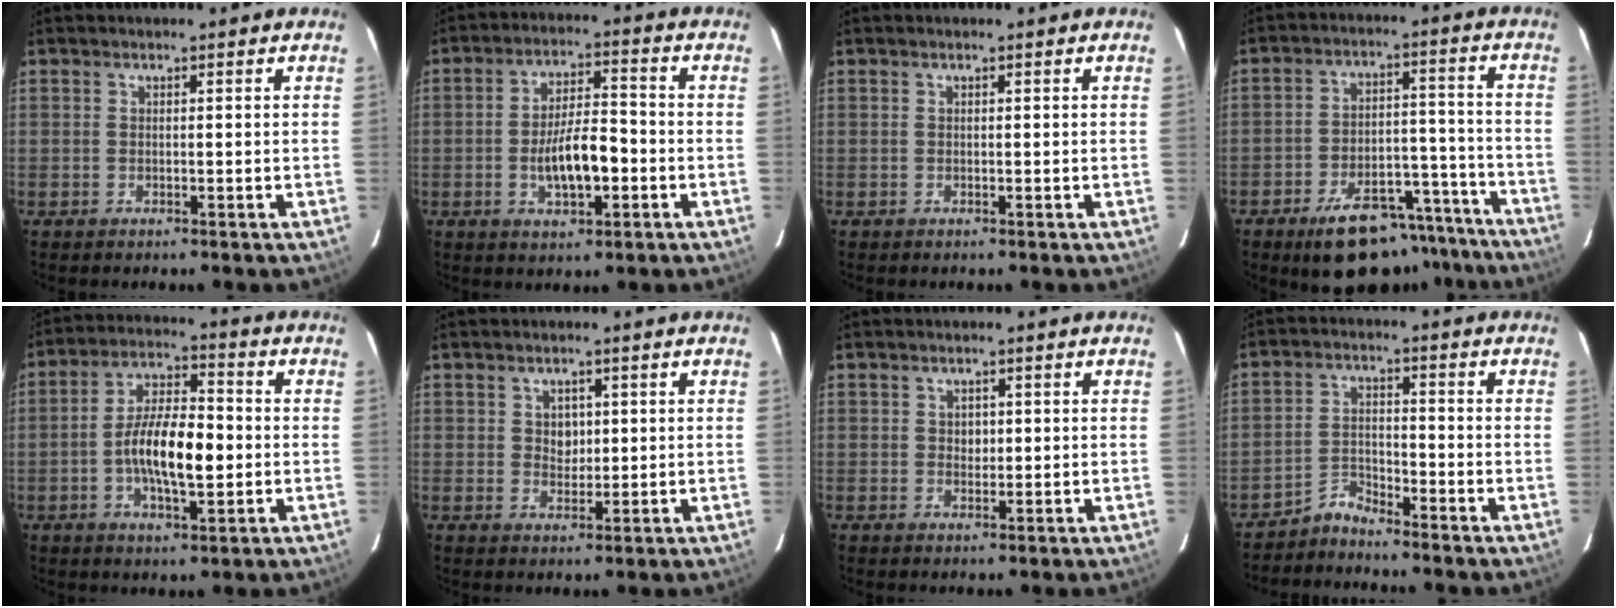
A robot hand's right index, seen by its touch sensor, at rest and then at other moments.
{"total": 9.2, "force": [-2.6, 3.3, 8.2], "torque": [-0.153, 0.006, -0.038]}
{"total": 0.0}
{"total": 18.4, "force": [-14.4, 7.7, 8.4], "torque": [-0.136, 0.037, -0.180]}
{"total": 11.6, "force": [-1.8, 4.2, 10.7], "torque": [-0.203, 0.007, -0.034]}
{"total": 3.0, "force": [0.7, 2.5, 1.4], "torque": [-0.019, 0.005, 0.012]}
{"total": 1.7, "force": [0.3, 1.5, 0.6], "torque": [-0.007, 0.005, 0.005]}
{"total": 3.8, "force": [-3.7, 0.6, 0.2], "torque": [-0.003, 0.011, -0.073]}